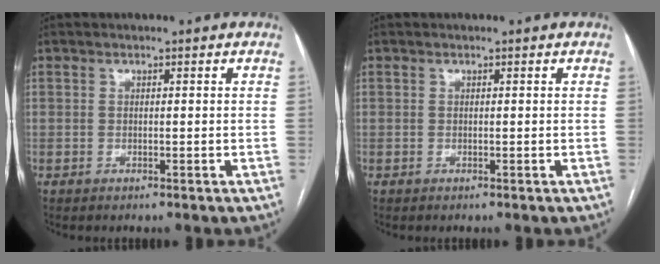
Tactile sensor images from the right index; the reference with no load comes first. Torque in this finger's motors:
{"motor_torque": [0.00, 0.00, 0.00, 0.00]}